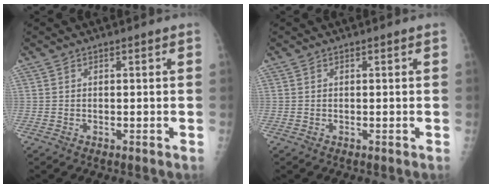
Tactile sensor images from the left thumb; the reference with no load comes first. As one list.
[{"total": 0.0}]